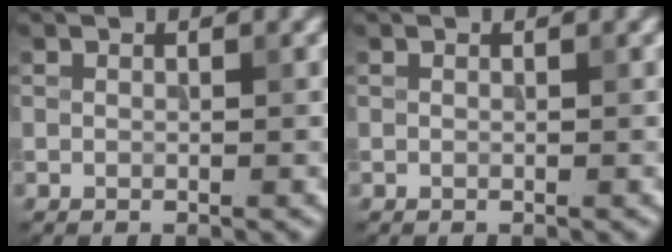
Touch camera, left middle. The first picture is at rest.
{"total": 0.0}